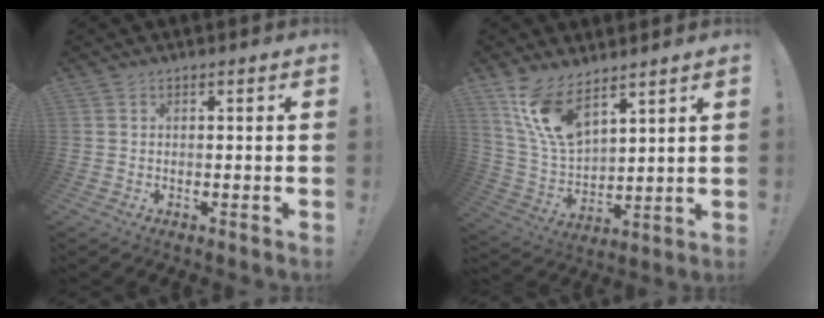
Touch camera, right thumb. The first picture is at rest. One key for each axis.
{"total": 13.4, "fx": 9.5, "fy": 5.9, "fz": 7.6, "tx": -0.173, "ty": -0.057, "tz": 0.181}